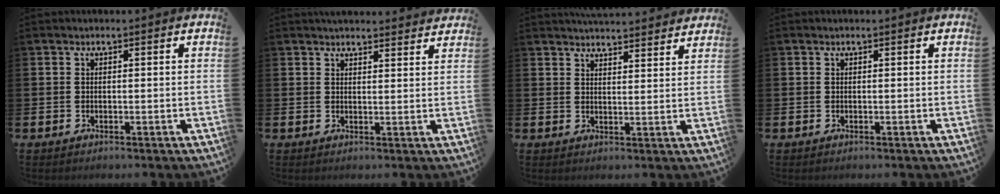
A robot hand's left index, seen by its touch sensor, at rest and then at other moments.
{"total": 3.2, "force": [3.2, 0.5, 0.1], "torque": [-0.003, -0.016, 0.058]}
{"total": 4.2, "force": [4.2, 0.2, 0.1], "torque": [-0.010, -0.024, 0.078]}
{"total": 0.0}